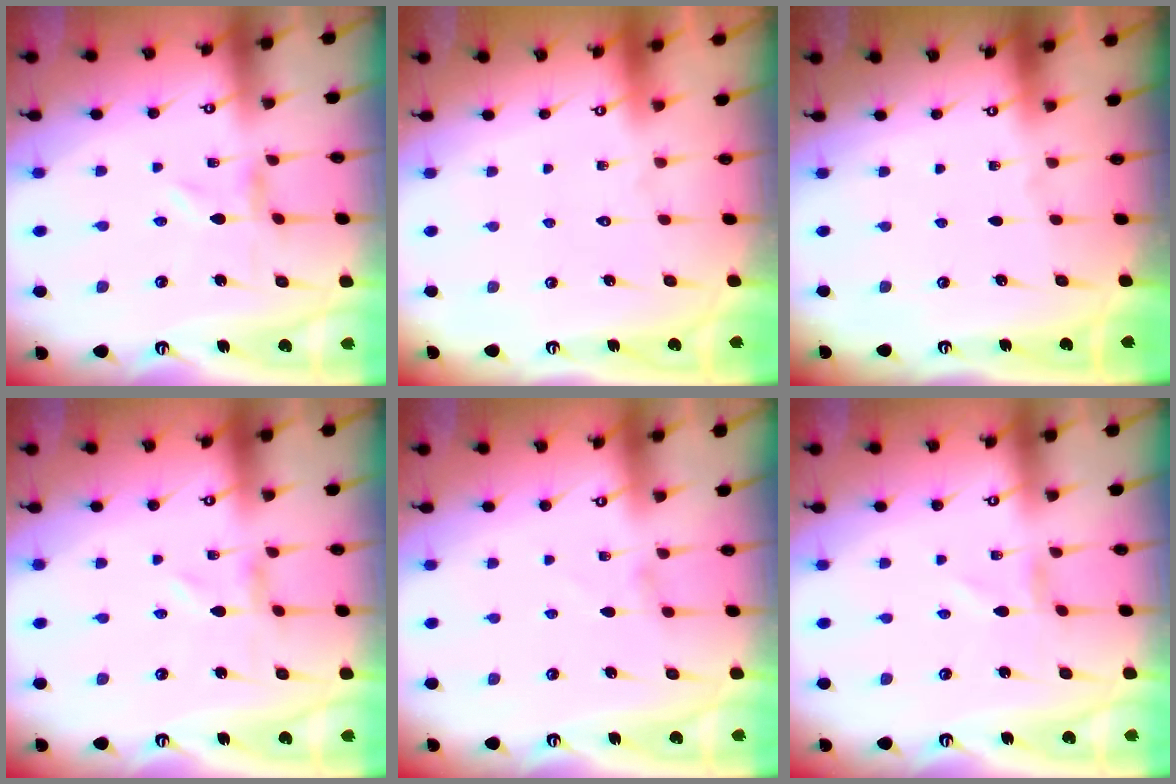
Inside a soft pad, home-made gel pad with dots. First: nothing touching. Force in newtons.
{"total": 1.7, "press": 1.7, "slide": 0.1}
{"total": 0.0}
{"total": 0.0}
{"total": 0.0}
{"total": 0.7, "press": 0.7, "slide": 0.2}